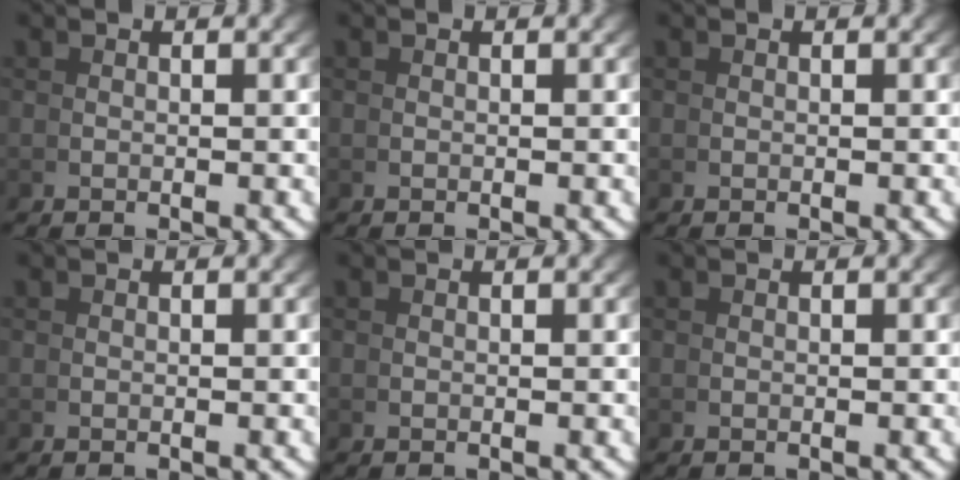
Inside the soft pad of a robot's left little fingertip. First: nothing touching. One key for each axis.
{"total": 0.0}
{"total": 0.0}
{"total": 0.0}
{"total": 0.0}
{"total": 0.0}